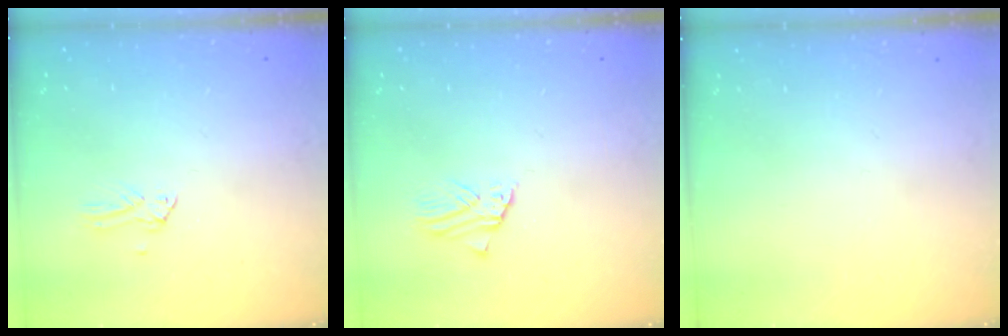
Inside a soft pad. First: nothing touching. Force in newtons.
{"total": 1.3, "press": 1.3, "slide": 0.0}
{"total": 0.0}